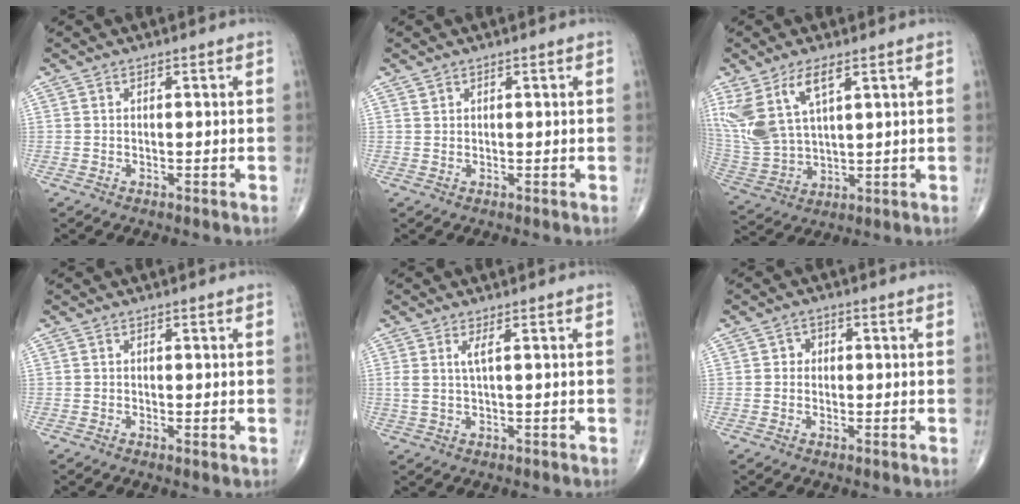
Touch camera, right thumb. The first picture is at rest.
{"total": 0.8, "force": [0.6, 0.6, 0.1], "torque": [0.008, -0.004, 0.008]}
{"total": 13.2, "force": [6.3, 5.6, 10.1], "torque": [-0.223, -0.018, 0.140]}
{"total": 0.7, "force": [0.0, 0.2, 0.7], "torque": [-0.016, -0.005, -0.001]}
{"total": 2.5, "force": [0.8, 0.2, 2.3], "torque": [-0.060, -0.001, 0.023]}
{"total": 2.3, "force": [0.2, 2.0, 1.0], "torque": [-0.001, 0.005, -0.001]}